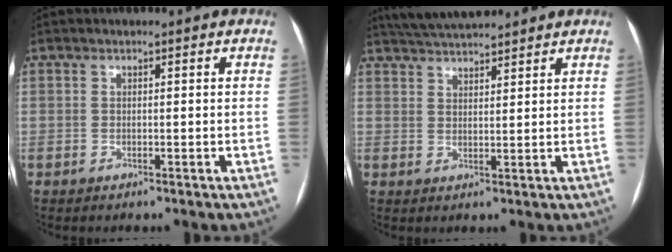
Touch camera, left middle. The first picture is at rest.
{"total": 8.2, "force": [7.6, 0.9, 3.1], "torque": [-0.058, 0.030, 0.127]}